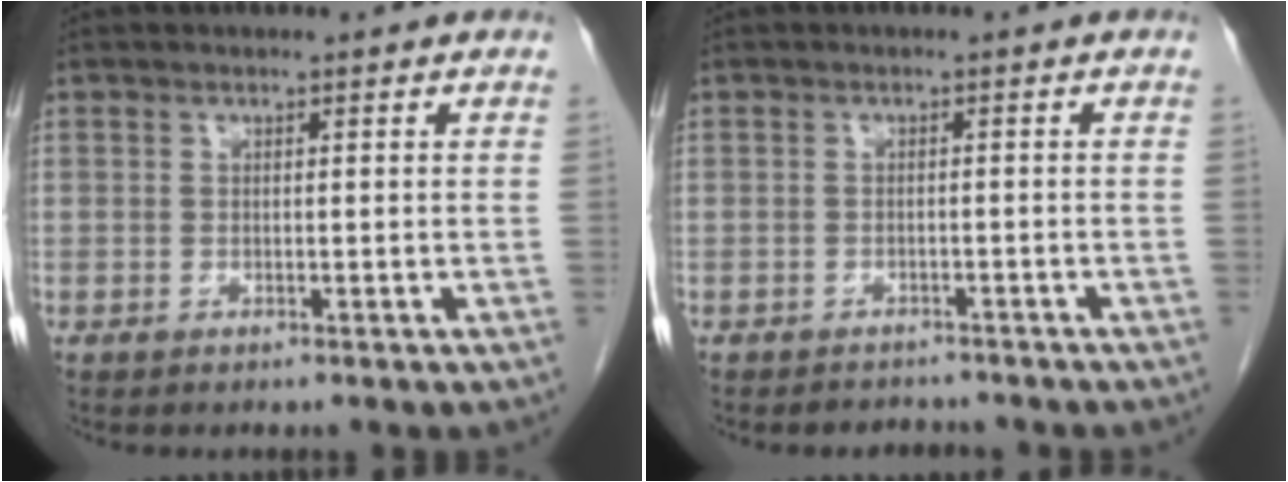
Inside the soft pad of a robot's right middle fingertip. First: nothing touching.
{"total": 3.0, "force": [-2.7, 1.1, 0.1], "torque": [-0.004, -0.002, -0.036]}